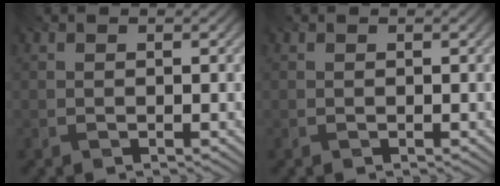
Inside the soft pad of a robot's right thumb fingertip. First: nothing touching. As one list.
[{"total": 0.0}]